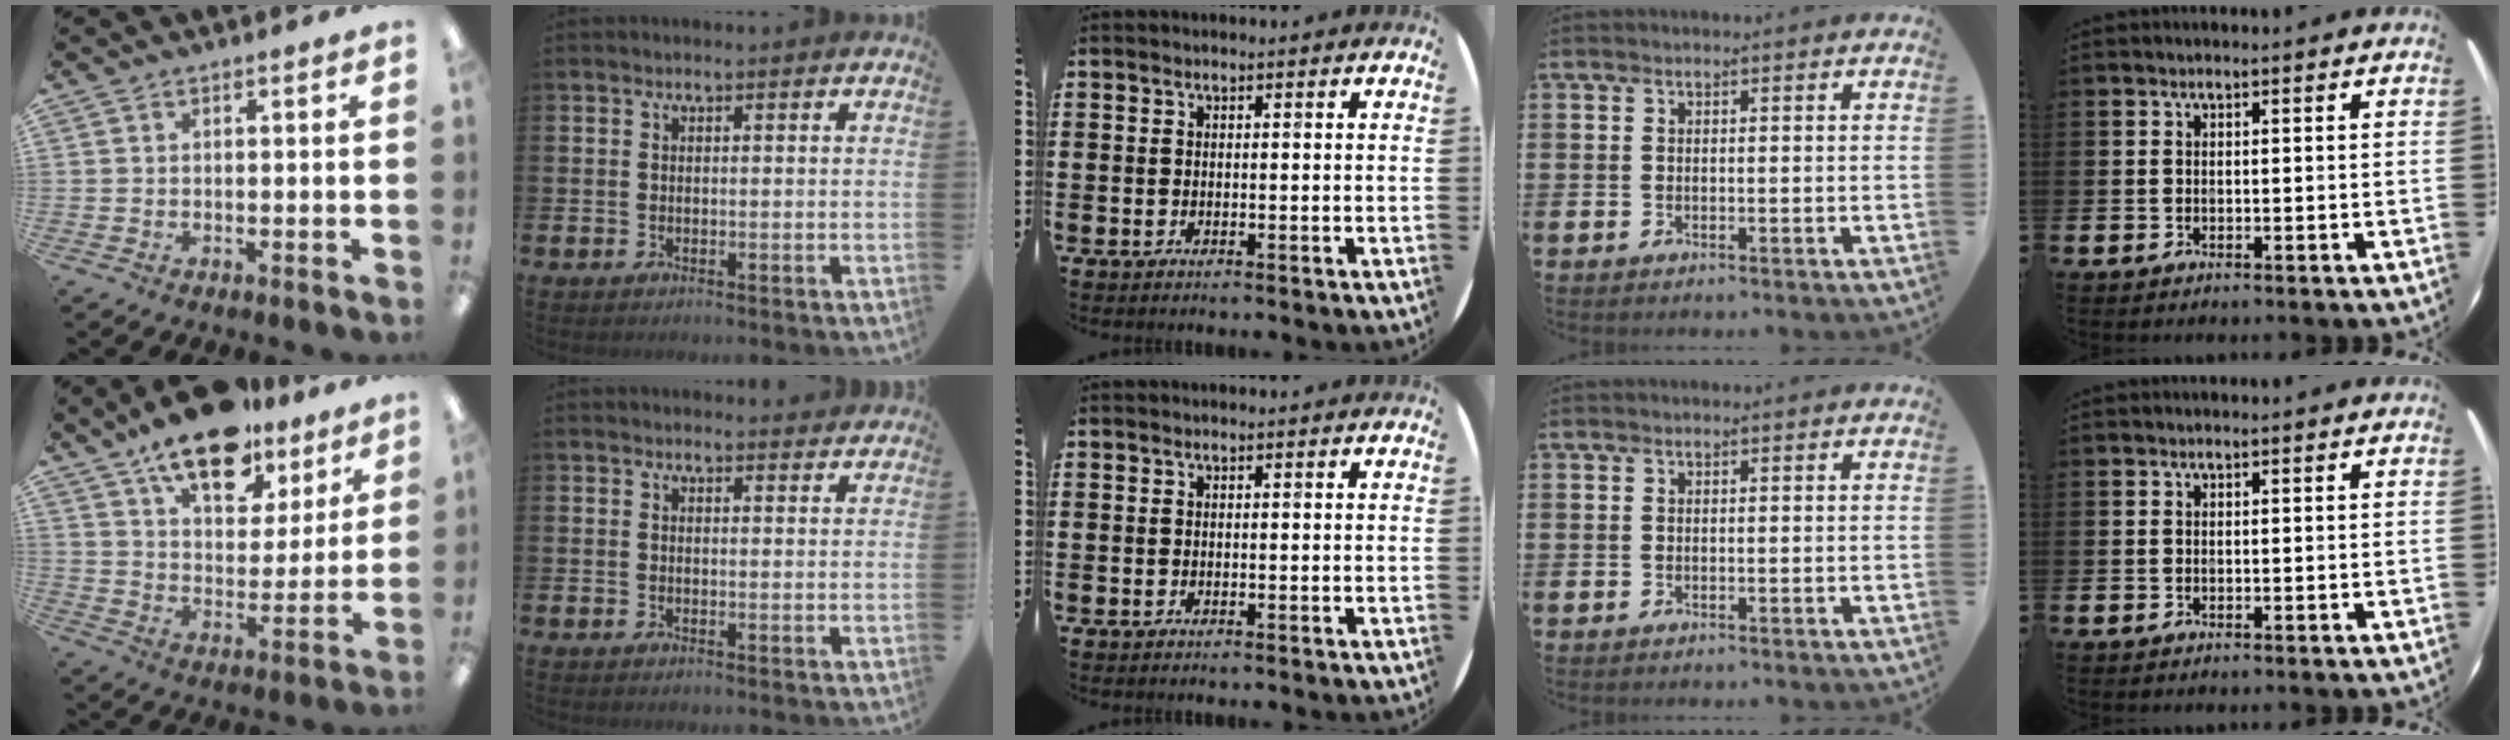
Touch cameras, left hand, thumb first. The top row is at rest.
{"thumb": {"total": 16.9, "force": [12.5, 7.7, 8.4], "torque": [-0.131, -0.067, 0.216]}, "index": {"total": 1.6, "force": [1.5, 0.4, 0.0], "torque": [0.007, -0.006, 0.026]}}